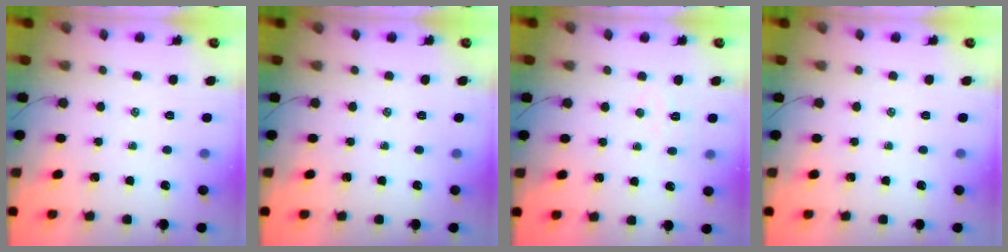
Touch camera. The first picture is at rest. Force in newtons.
{"total": 0.0}
{"total": 3.2, "press": 3.1, "slide": 0.8}
{"total": 0.0}